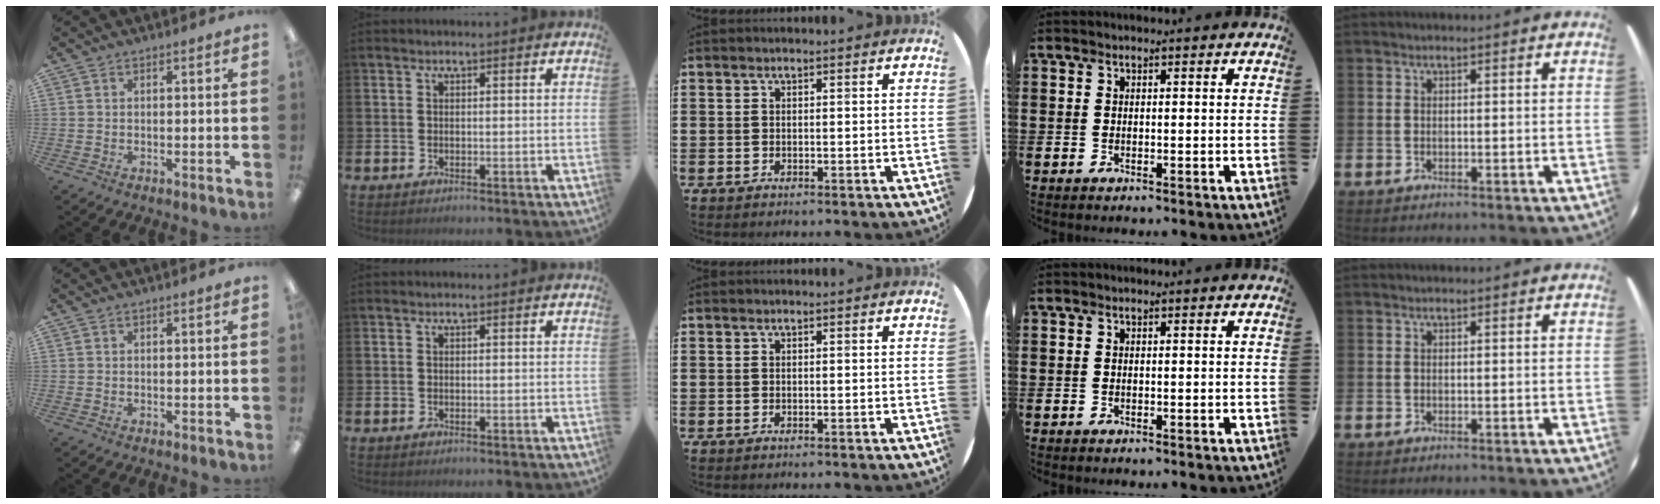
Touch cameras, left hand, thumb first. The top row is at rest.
{}